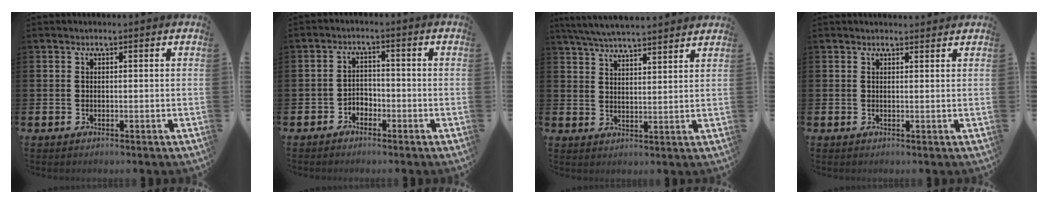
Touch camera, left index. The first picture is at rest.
{"total": 2.3, "force": [-2.0, 1.2, 0.1], "torque": [-0.015, 0.007, -0.043]}
{"total": 5.7, "force": [5.6, 0.1, 1.2], "torque": [-0.048, -0.025, 0.102]}
{"total": 1.0, "force": [1.0, 0.2, 0.1], "torque": [0.007, -0.002, 0.016]}